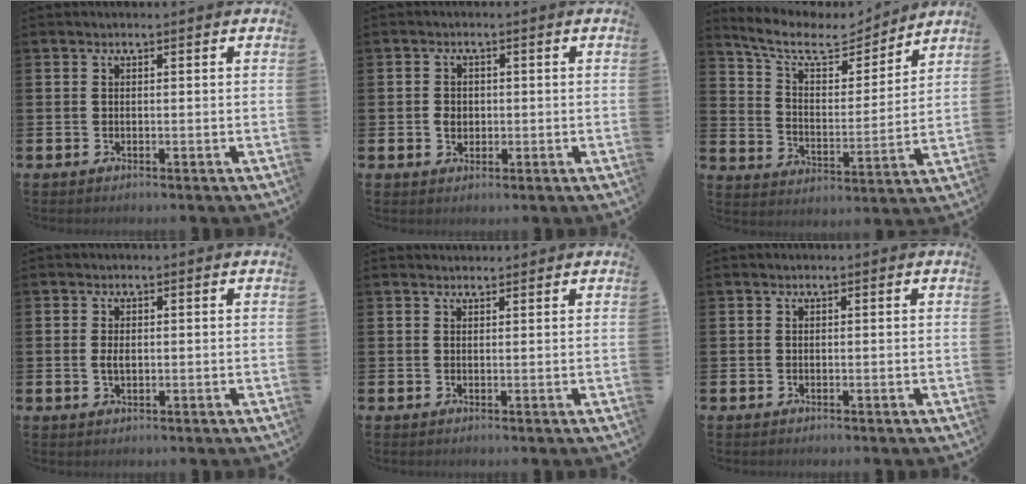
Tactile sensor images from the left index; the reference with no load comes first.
{"total": 2.2, "force": [0.0, 1.8, 1.2], "torque": [-0.008, 0.002, -0.006]}
{"total": 9.4, "force": [7.9, 3.6, 3.6], "torque": [-0.096, -0.055, 0.134]}
{"total": 1.7, "force": [0.0, 1.0, 1.4], "torque": [-0.019, 0.002, -0.004]}
{"total": 1.2, "force": [1.2, 0.3, 0.0], "torque": [0.005, -0.001, 0.020]}
{"total": 0.0}